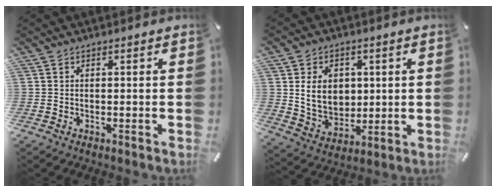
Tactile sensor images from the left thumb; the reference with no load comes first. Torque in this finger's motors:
{"motor_torque": [0.48, 1.34, 0.27, -0.14, 0.13]}